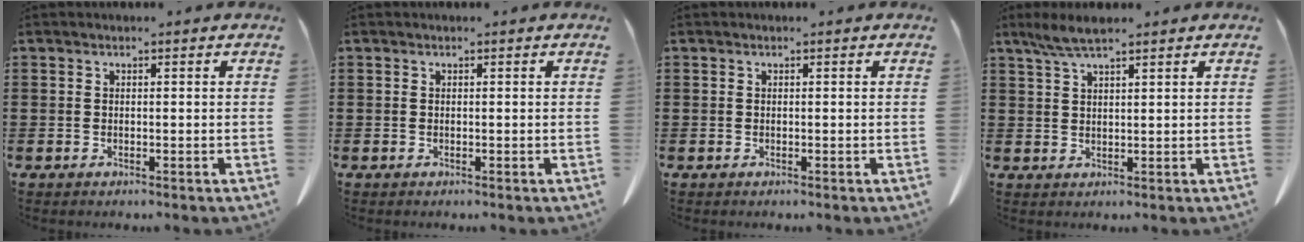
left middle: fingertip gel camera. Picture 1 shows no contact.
{"total": 0.0}
{"total": 0.0}
{"total": 4.1, "force": [2.9, 0.6, 2.8], "torque": [-0.060, 0.003, 0.053]}